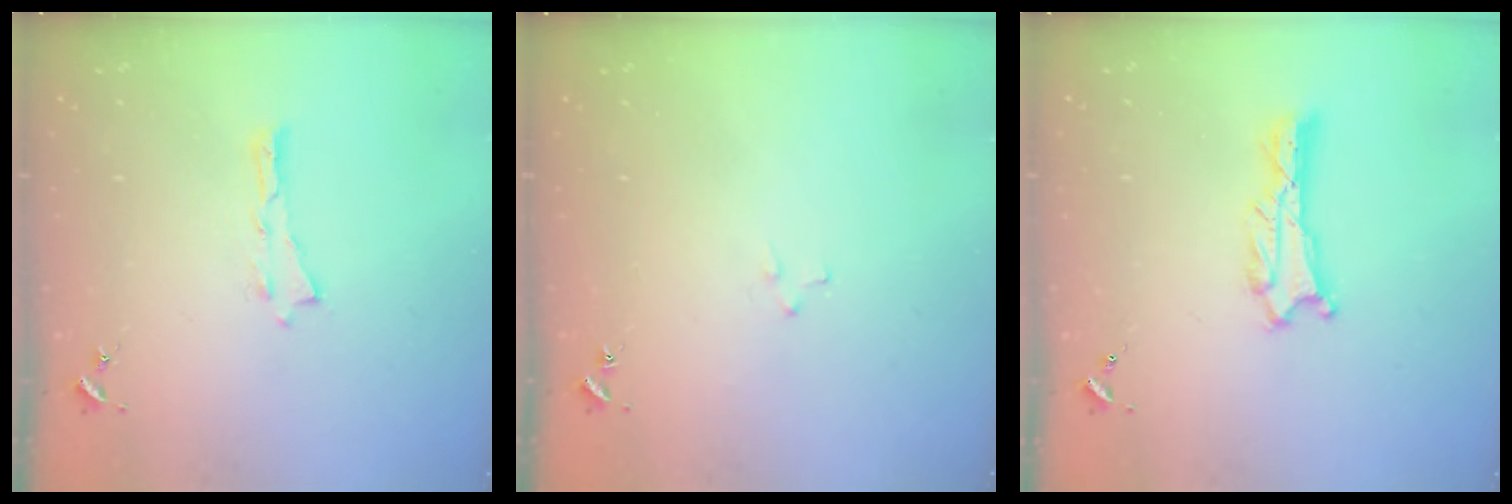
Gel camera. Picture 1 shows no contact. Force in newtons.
{"total": 1.9, "press": 1.9, "slide": 0.1}
{"total": 0.9, "press": 0.9, "slide": 0.1}